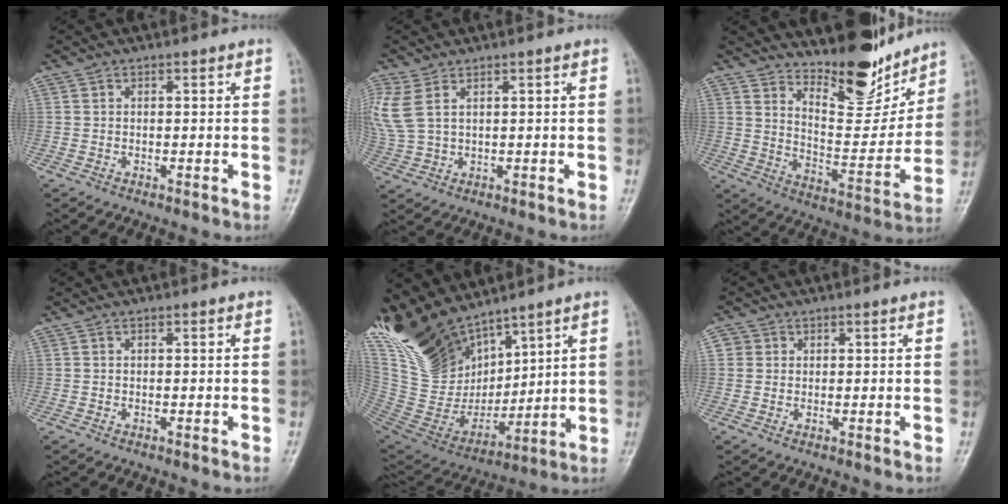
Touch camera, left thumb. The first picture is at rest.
{"total": 6.4, "force": [2.7, 3.2, 4.8], "torque": [-0.132, 0.004, 0.065]}
{"total": 16.1, "force": [13.3, 5.4, 7.4], "torque": [-0.064, -0.105, 0.217]}
{"total": 0.0}
{"total": 22.8, "force": [17.0, 10.1, 11.4], "torque": [-0.198, -0.066, 0.345]}
{"total": 2.1, "force": [0.6, 2.0, 0.4], "torque": [0.010, 0.000, 0.006]}